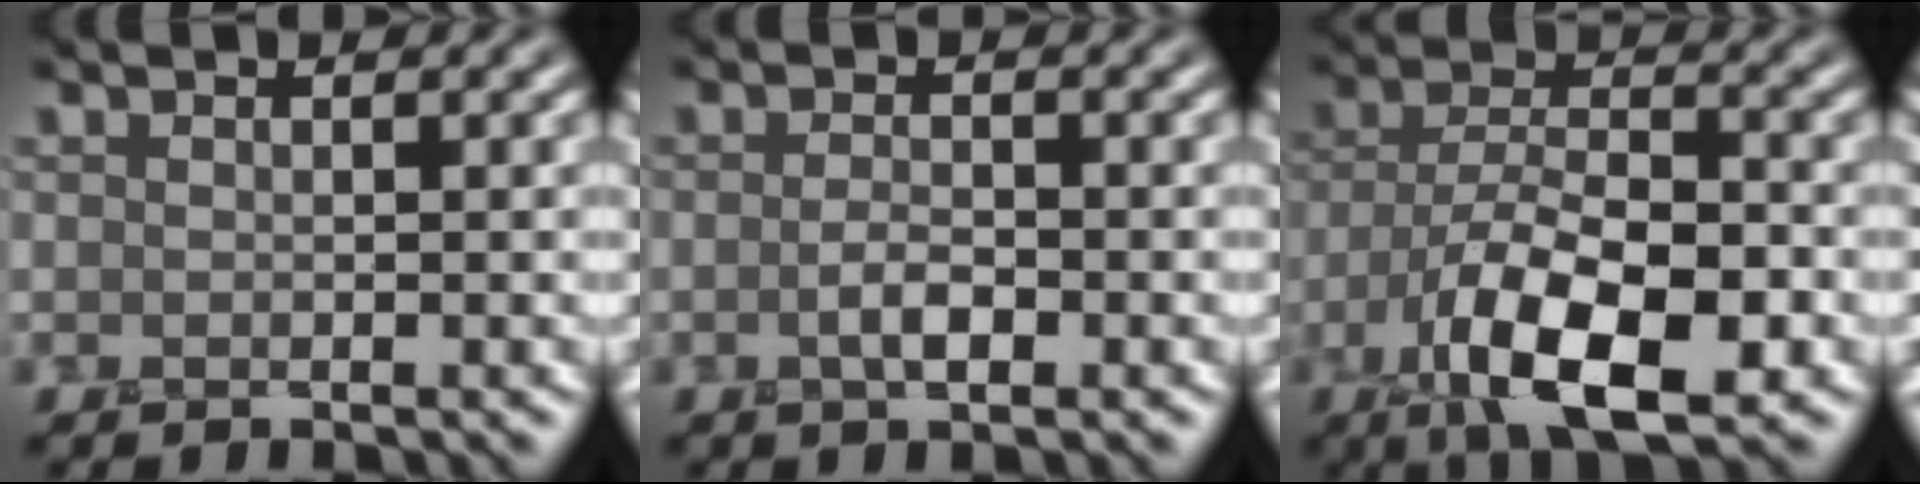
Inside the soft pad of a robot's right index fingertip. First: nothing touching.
{"total": 1.5, "force": [-0.8, 0.5, 1.2], "torque": [-0.025, 0.000, -0.017]}
{"total": 9.6, "force": [-4.9, 3.9, 7.3], "torque": [-0.132, -0.003, -0.089]}